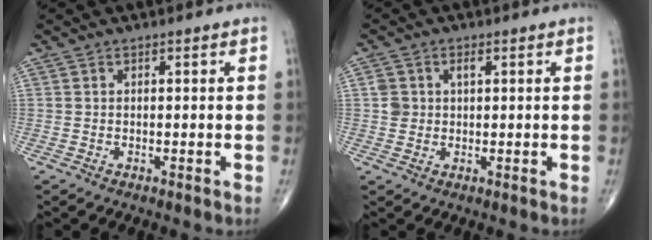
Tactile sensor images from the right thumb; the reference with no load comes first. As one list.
[{"total": 3.0, "force": [0.8, 2.3, 1.7], "torque": [-0.020, 0.000, 0.018]}]